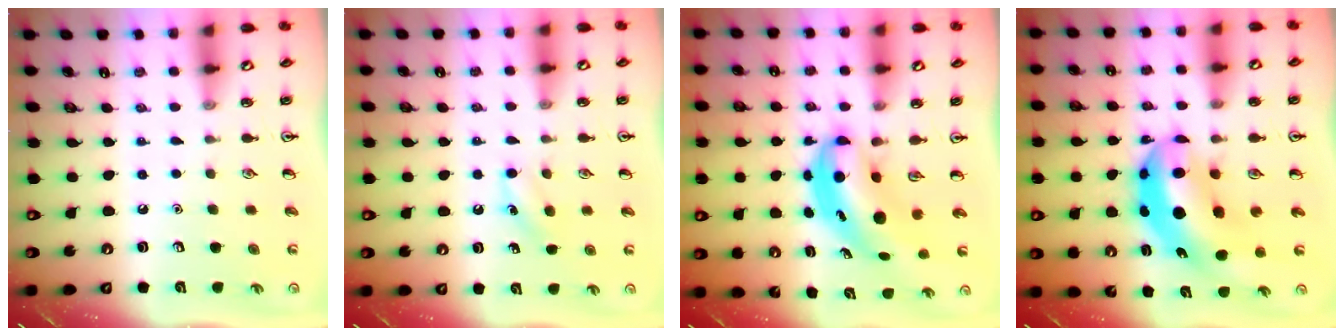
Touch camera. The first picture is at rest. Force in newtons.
{"total": 6.7, "press": 6.4, "slide": 2.0}
{"total": 6.3, "press": 6.1, "slide": 1.7}
{"total": 11.9, "press": 11.3, "slide": 3.6}